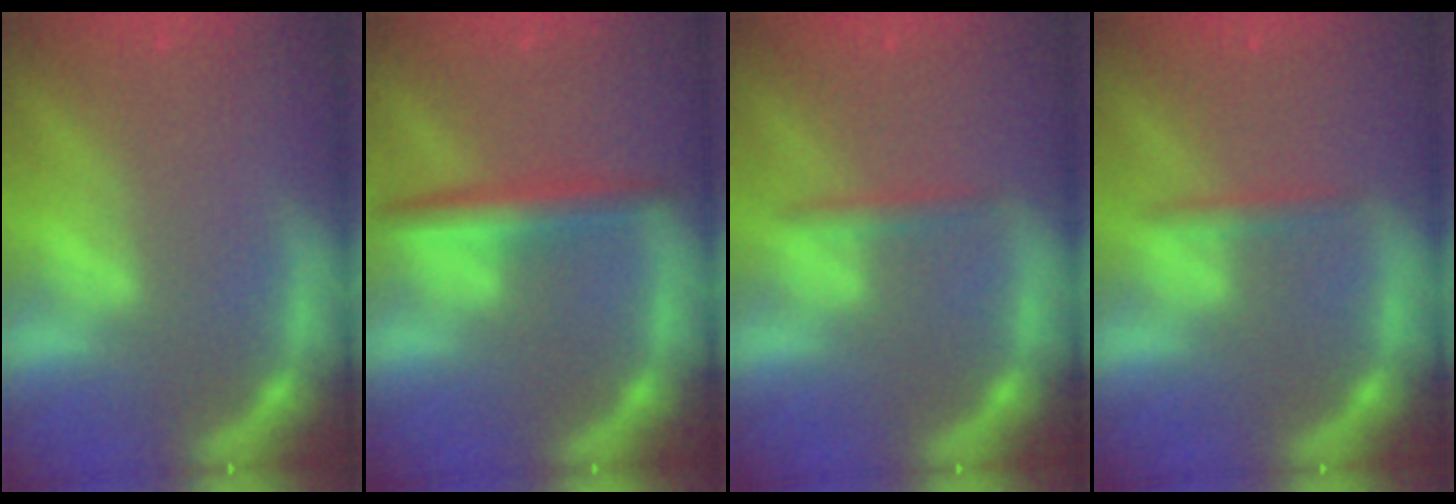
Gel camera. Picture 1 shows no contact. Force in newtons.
{"total": 3.5}
{"total": 1.4}
{"total": 1.4}